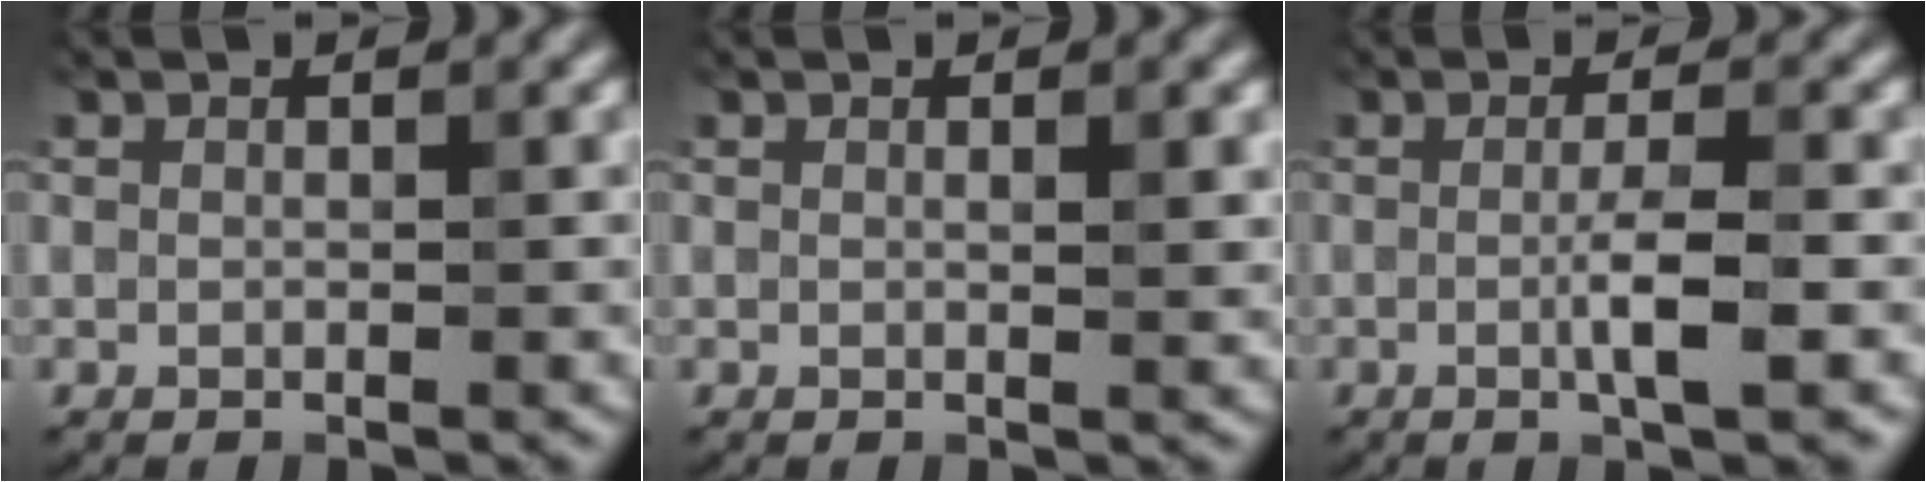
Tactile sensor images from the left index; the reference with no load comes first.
{"total": 1.3, "force": [0.4, 0.3, 1.2], "torque": [-0.020, 0.001, 0.008]}
{"total": 3.1, "force": [-0.6, 0.1, 3.1], "torque": [-0.057, 0.003, -0.011]}